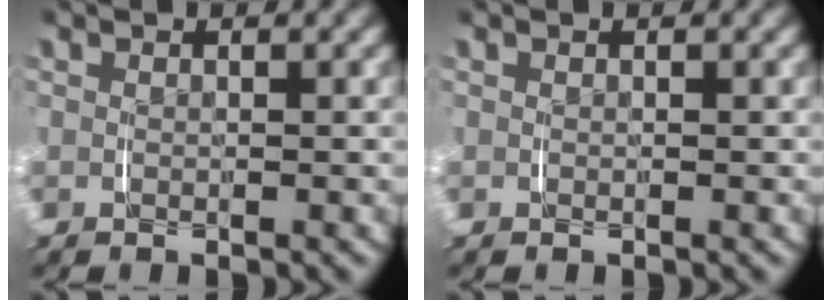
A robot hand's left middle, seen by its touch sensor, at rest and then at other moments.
{"total": 0.0}